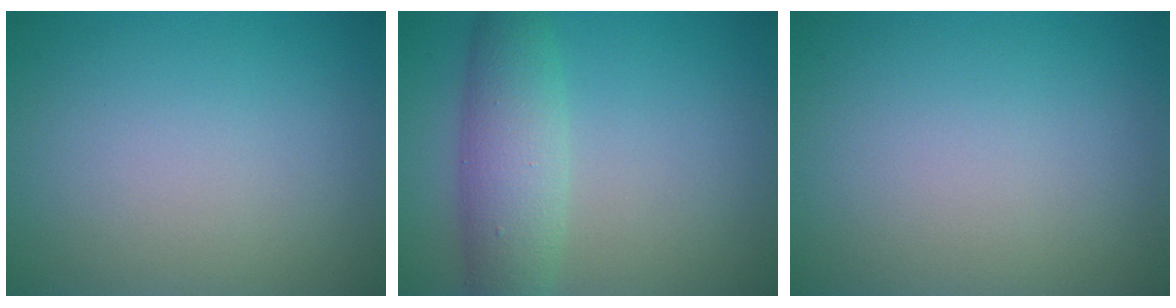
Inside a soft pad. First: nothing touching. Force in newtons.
{"total": 5.0, "press": 5.0, "slide": 0.1}
{"total": 0.0}